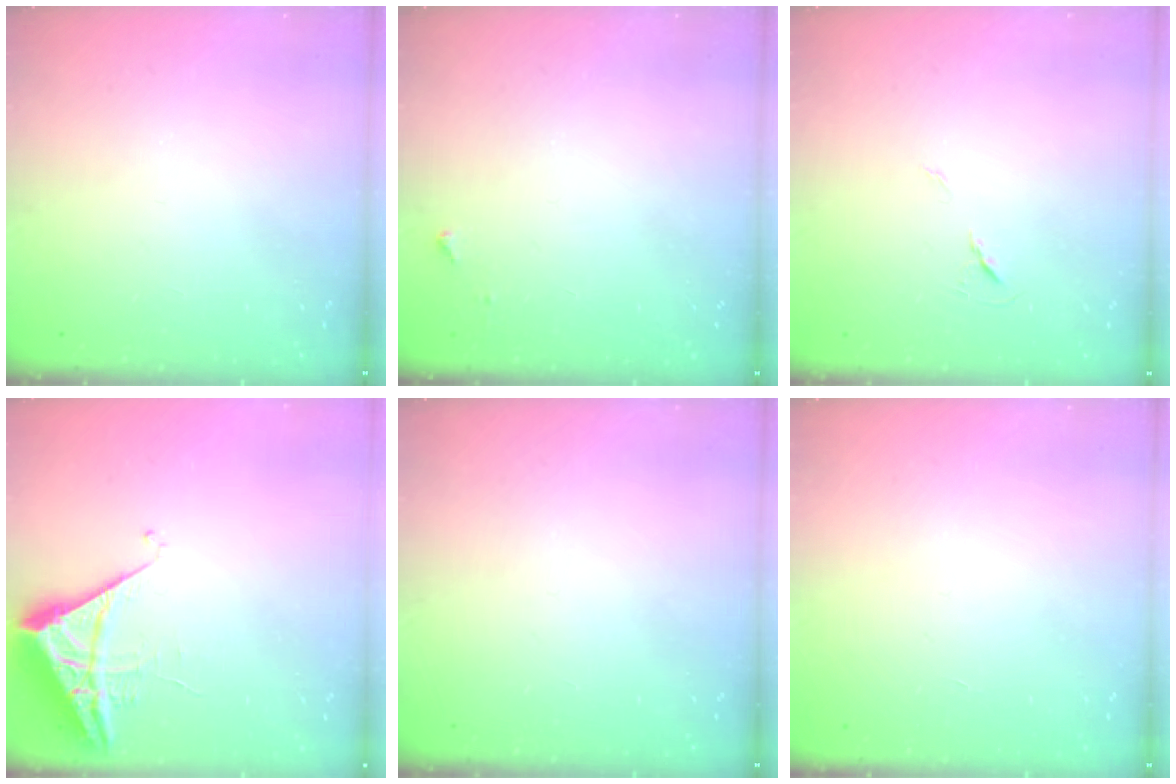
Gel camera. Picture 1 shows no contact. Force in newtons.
{"total": 3.5, "press": 3.5, "slide": 0.4}
{"total": 5.1, "press": 4.7, "slide": 2.1}
{"total": 6.1, "press": 6.1, "slide": 0.3}
{"total": 0.0}
{"total": 1.5, "press": 1.5, "slide": 0.1}